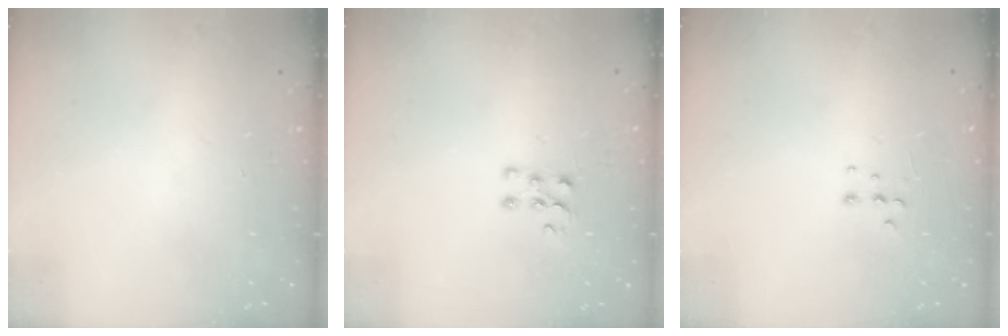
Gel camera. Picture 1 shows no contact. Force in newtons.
{"total": 5.3, "press": 5.3, "slide": 0.4}
{"total": 5.7, "press": 5.6, "slide": 1.0}